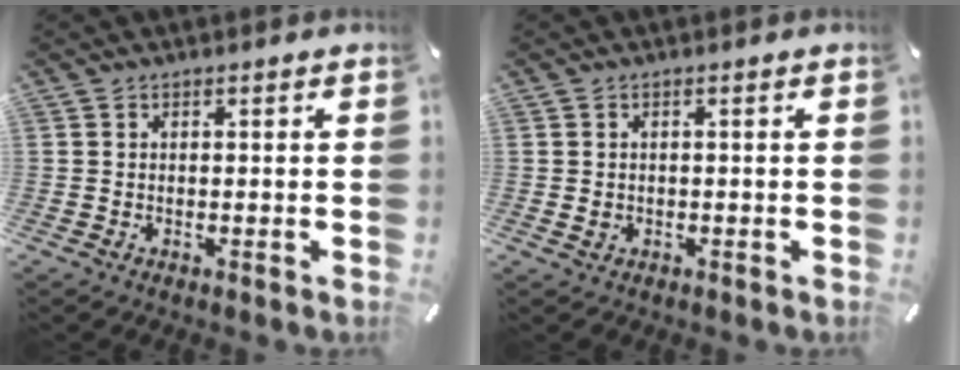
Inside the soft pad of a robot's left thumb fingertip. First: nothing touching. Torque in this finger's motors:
{"motor_torque": [0.04, 0.04, 0.02, -0.02, 0.00]}